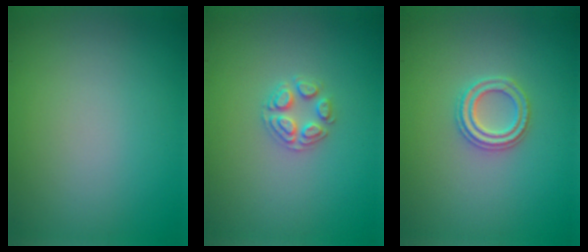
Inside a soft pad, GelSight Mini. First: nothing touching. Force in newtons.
{"total": 2.5, "press": 2.5, "slide": 0.3}
{"total": 2.3, "press": 2.2, "slide": 0.4}